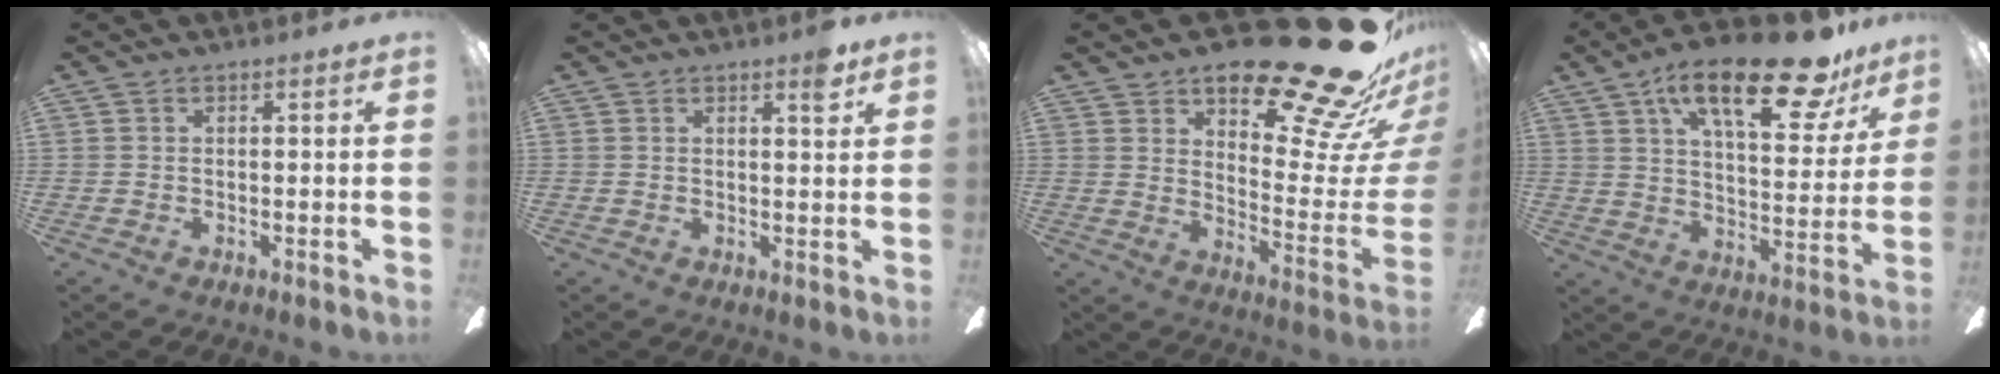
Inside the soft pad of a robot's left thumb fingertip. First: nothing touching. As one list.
[{"total": 3.8, "force": [2.7, 0.8, 2.6], "torque": [-0.025, -0.015, 0.040]}, {"total": 28.6, "force": [19.9, 8.7, 18.7], "torque": [-0.218, -0.149, 0.327]}, {"total": 23.4, "force": [14.2, 8.4, 16.7], "torque": [-0.255, -0.070, 0.227]}]